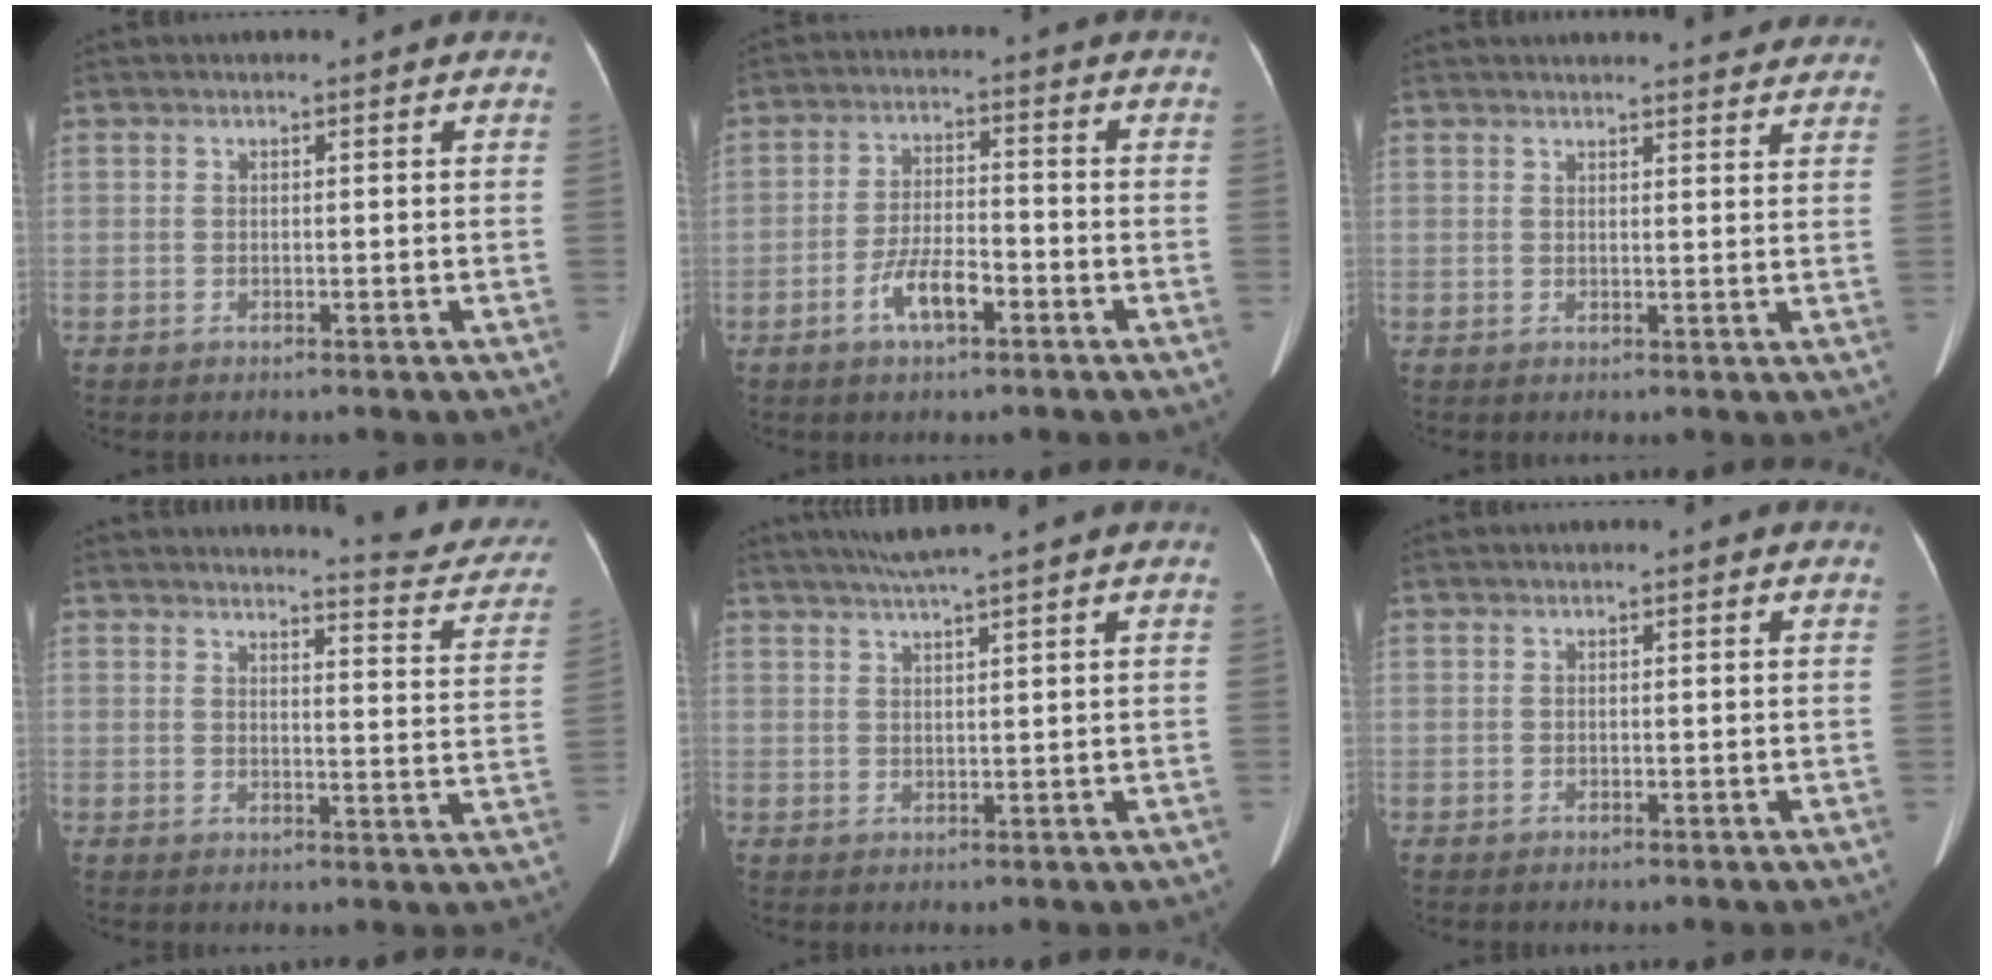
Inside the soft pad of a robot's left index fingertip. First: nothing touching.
{"total": 6.1, "force": [-3.2, 1.9, 4.8], "torque": [-0.101, 0.004, -0.056]}
{"total": 7.0, "force": [6.6, 1.0, 1.8], "torque": [-0.011, 0.000, 0.059]}
{"total": 10.9, "force": [10.6, 1.0, 2.4], "torque": [-0.011, -0.056, 0.102]}
{"total": 4.5, "force": [3.6, -1.1, 2.3], "torque": [-0.040, 0.015, 0.069]}
{"total": 0.0}